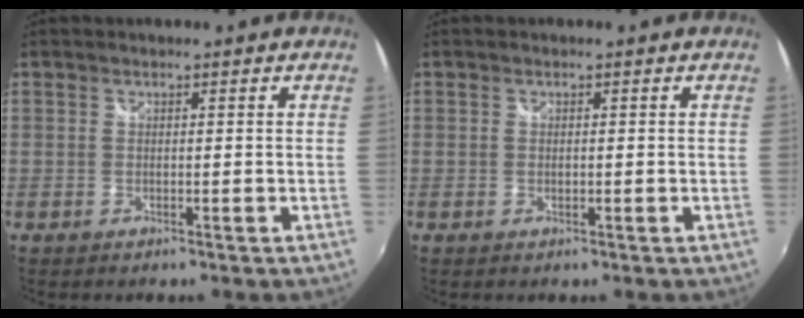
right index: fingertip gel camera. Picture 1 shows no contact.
{"total": 0.6, "force": [-0.1, 0.4, 0.4], "torque": [-0.009, -0.001, -0.001]}